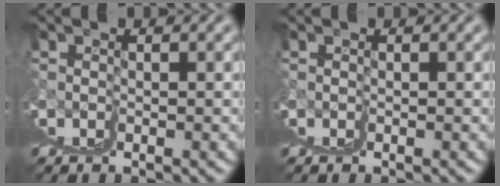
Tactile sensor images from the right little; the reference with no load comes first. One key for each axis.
{"total": 0.0}